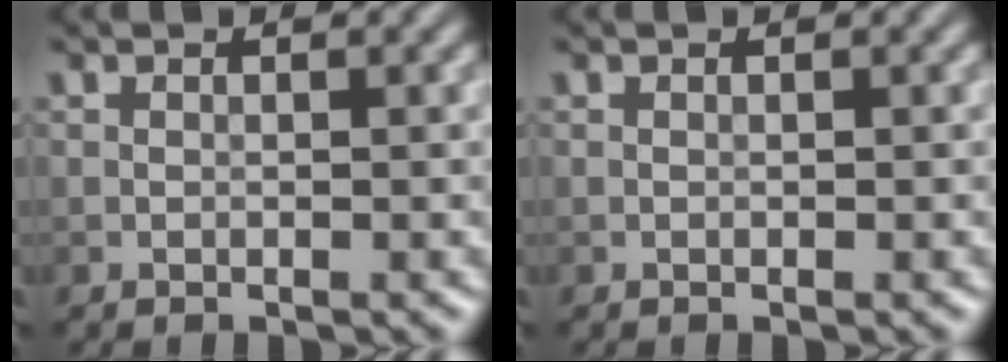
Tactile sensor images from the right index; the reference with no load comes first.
{"total": 0.0}